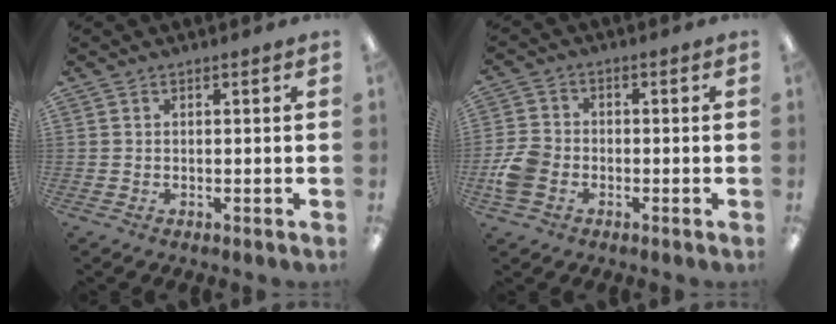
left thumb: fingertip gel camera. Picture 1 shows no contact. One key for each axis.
{"total": 7.1, "fx": -2.1, "fy": 5.4, "fz": 4.1, "tx": -0.076, "ty": 0.014, "tz": -0.038}